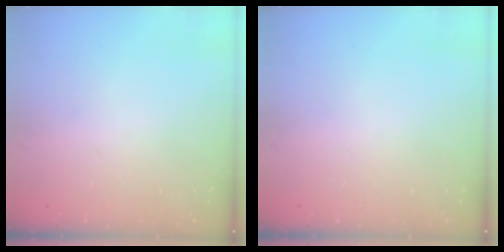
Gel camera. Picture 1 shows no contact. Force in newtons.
{"total": 0.0}